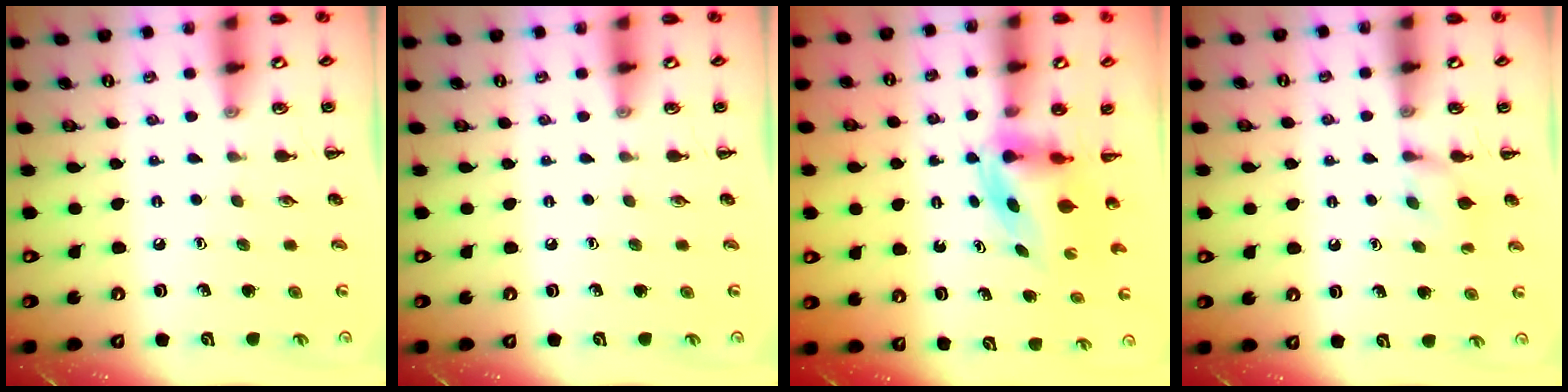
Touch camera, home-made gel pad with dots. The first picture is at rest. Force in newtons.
{"total": 0.0}
{"total": 5.3, "press": 5.2, "slide": 0.9}
{"total": 5.9, "press": 5.6, "slide": 1.6}